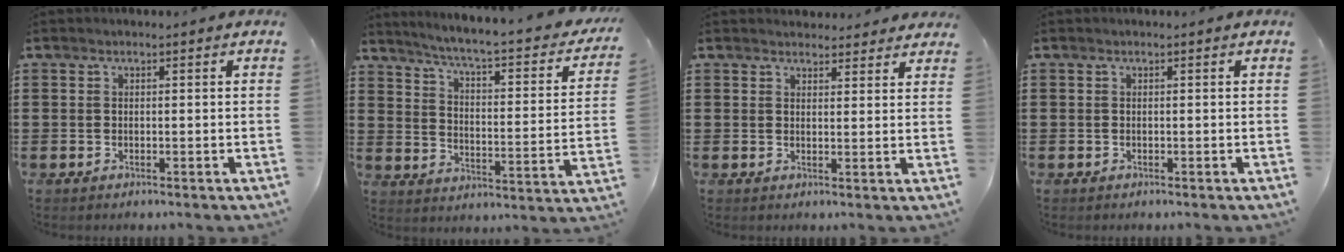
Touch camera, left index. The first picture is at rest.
{"total": 4.6, "force": [3.7, -0.2, 2.7], "torque": [-0.073, -0.038, 0.052]}
{"total": 2.7, "force": [2.7, 0.7, 0.1], "torque": [-0.001, -0.009, 0.049]}
{"total": 0.0}